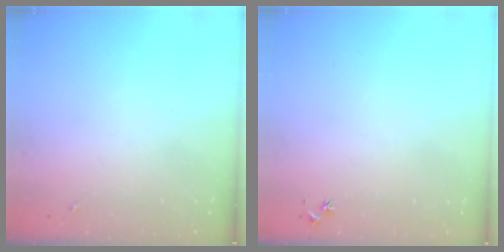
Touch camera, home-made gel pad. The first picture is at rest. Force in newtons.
{"total": 2.5, "press": 2.5, "slide": 0.3}